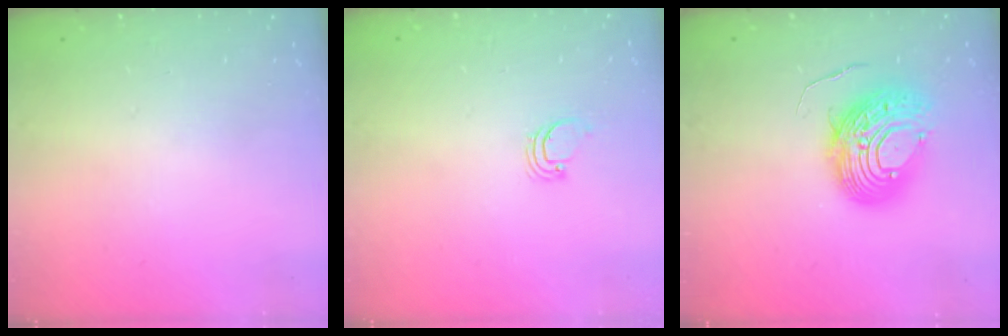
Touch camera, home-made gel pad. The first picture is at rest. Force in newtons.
{"total": 0.9, "press": 0.9, "slide": 0.0}
{"total": 12.5, "press": 12.4, "slide": 1.3}